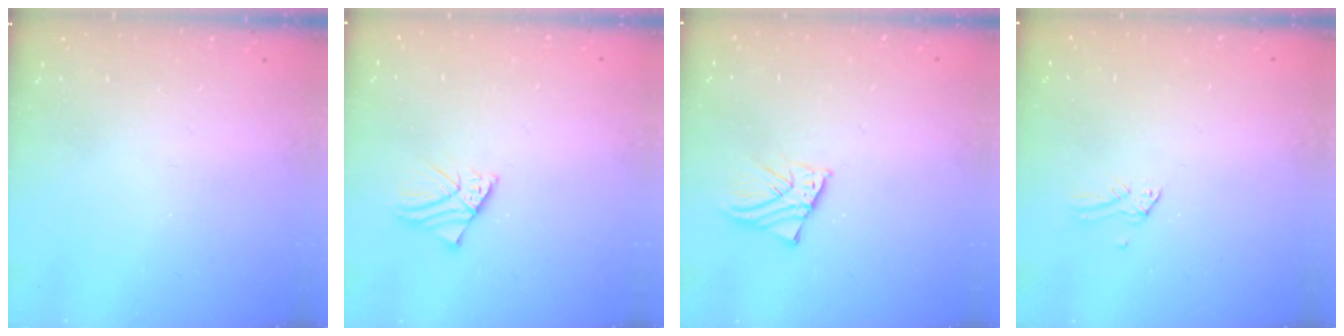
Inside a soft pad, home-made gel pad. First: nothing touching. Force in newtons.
{"total": 2.3, "press": 2.3, "slide": 0.4}
{"total": 2.1, "press": 2.1, "slide": 0.1}
{"total": 0.0}